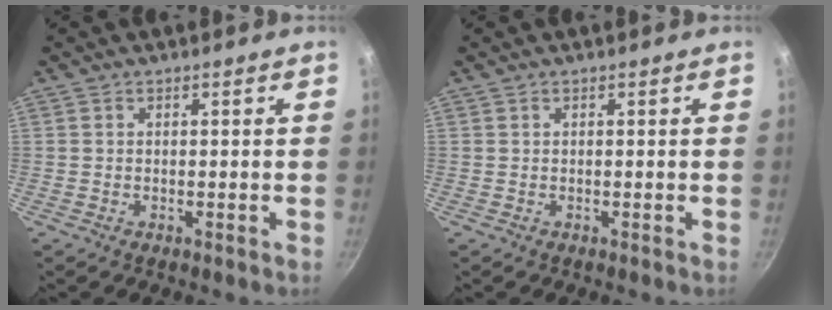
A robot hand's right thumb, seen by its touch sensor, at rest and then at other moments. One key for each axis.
{"total": 0.0}